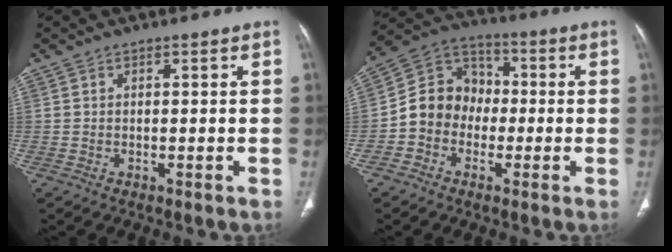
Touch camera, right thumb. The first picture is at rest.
{"total": 10.3, "force": [-2.2, 9.0, 4.4], "torque": [-0.050, 0.039, -0.054]}